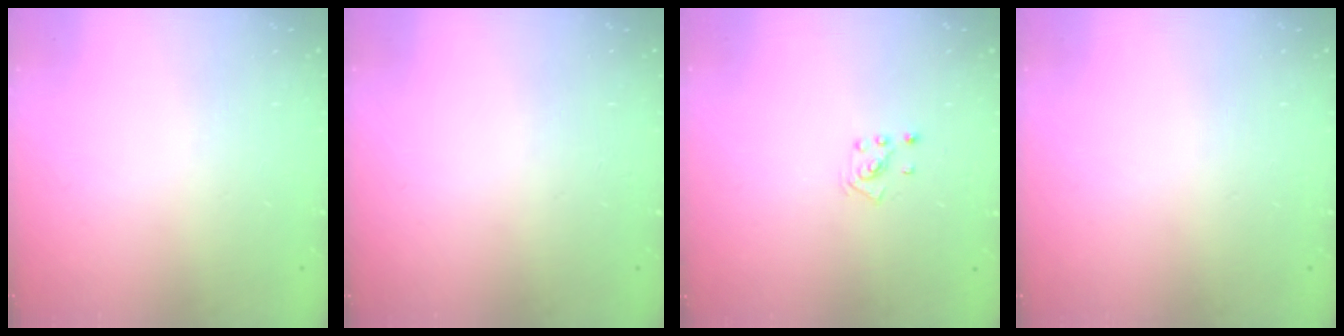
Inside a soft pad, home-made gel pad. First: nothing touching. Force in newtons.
{"total": 0.0}
{"total": 2.2, "press": 2.2, "slide": 0.6}
{"total": 0.0}